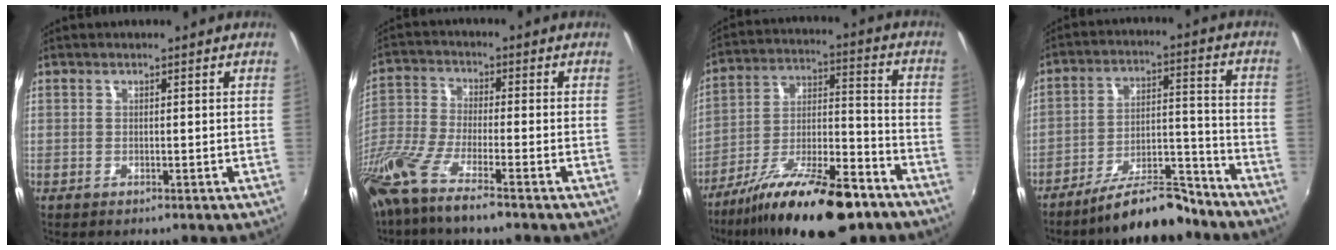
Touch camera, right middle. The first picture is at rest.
{"total": 12.3, "force": [-8.9, 1.3, 8.4], "torque": [-0.189, -0.036, -0.172]}
{"total": 21.2, "force": [-14.4, 6.0, 14.3], "torque": [-0.255, -0.021, -0.232]}
{"total": 12.5, "force": [-10.8, 3.0, 5.5], "torque": [-0.101, 0.027, -0.161]}